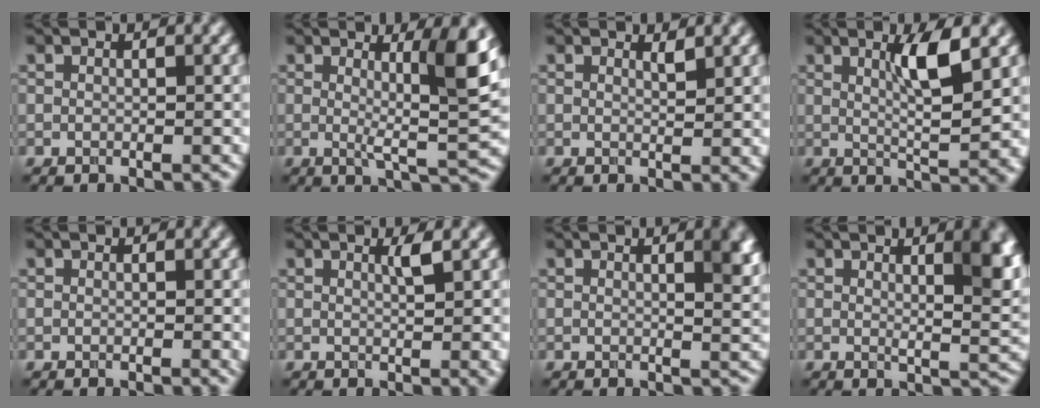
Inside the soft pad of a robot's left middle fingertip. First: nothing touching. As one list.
[{"total": 6.6, "force": [1.5, 1.2, 6.3], "torque": [-0.089, -0.015, 0.026]}, {"total": 1.1, "force": [0.8, 0.2, 0.8], "torque": [-0.011, -0.004, 0.012]}, {"total": 5.7, "force": [1.7, 1.0, 5.3], "torque": [-0.088, -0.009, 0.032]}, {"total": 0.8, "force": [0.1, 0.1, 0.7], "torque": [-0.008, -0.002, -0.001]}, {"total": 2.2, "force": [0.7, 0.4, 2.1], "torque": [-0.028, -0.003, 0.007]}, {"total": 3.7, "force": [1.4, 1.3, 3.2], "torque": [-0.029, 0.000, 0.017]}, {"total": 6.1, "force": [2.1, 2.1, 5.4], "torque": [-0.051, -0.004, 0.031]}]